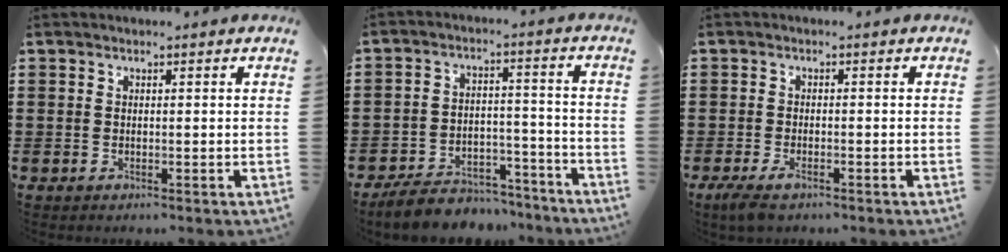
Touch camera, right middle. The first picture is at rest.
{"total": 7.0, "force": [-6.7, 1.9, 0.8], "torque": [-0.012, 0.021, -0.132]}
{"total": 2.4, "force": [-1.6, 0.6, 1.7], "torque": [-0.052, -0.009, -0.035]}